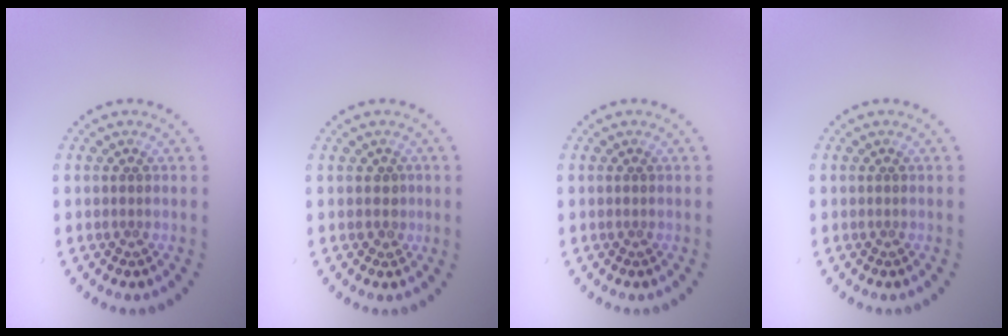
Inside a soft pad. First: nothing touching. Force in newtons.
{"total": 0.8, "press": 0.4, "slide": 0.7}
{"total": 0.0}
{"total": 0.0}